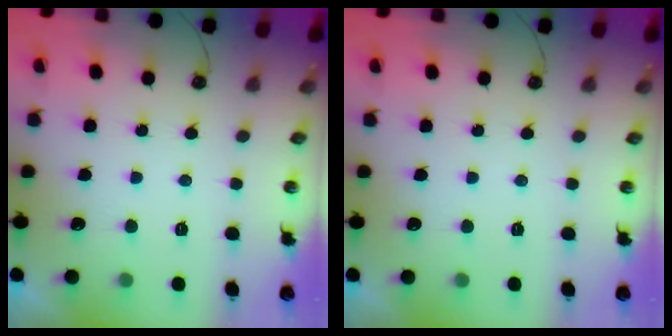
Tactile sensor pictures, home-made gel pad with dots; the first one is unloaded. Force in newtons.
{"total": 0.0}